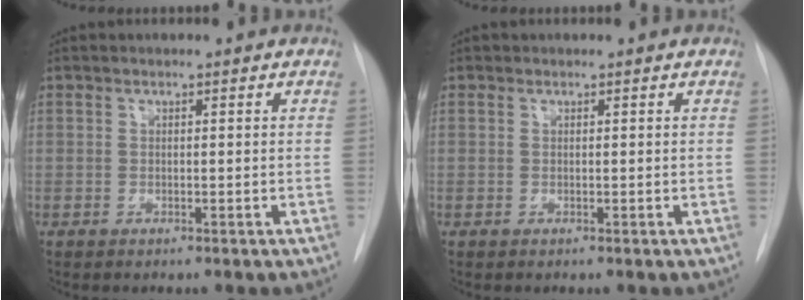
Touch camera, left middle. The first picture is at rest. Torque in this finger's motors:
{"motor_torque": [0.02, 0.00, -0.08, -0.01]}